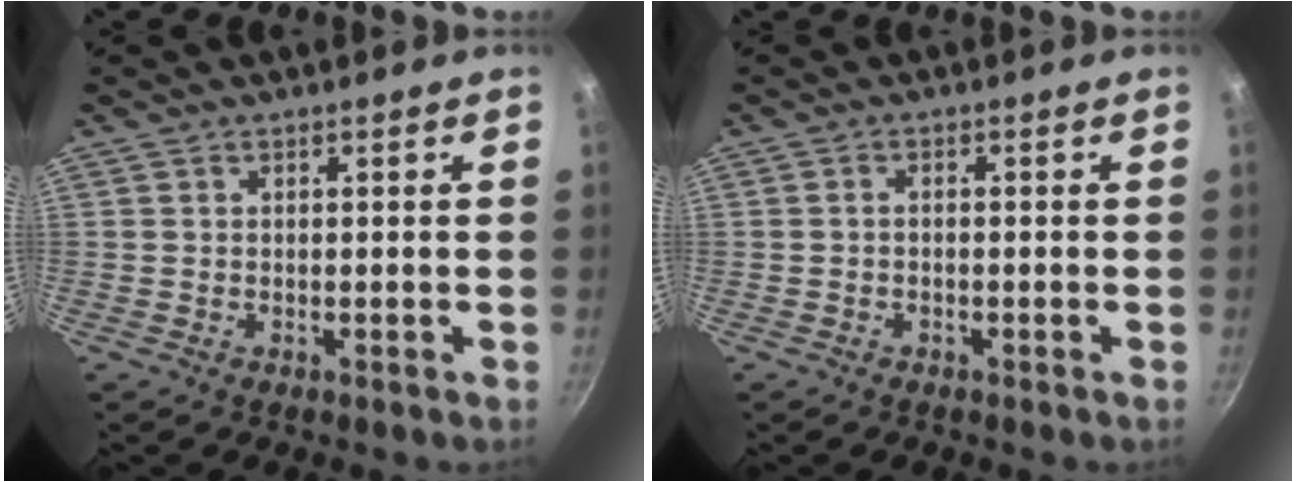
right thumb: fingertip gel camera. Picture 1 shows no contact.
{"total": 1.0, "force": [-0.6, 0.4, 0.7], "torque": [-0.018, 0.011, -0.011]}